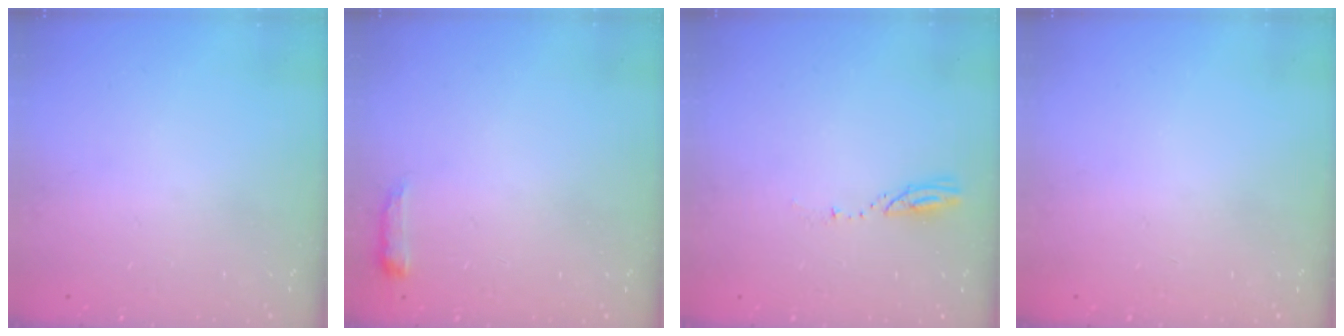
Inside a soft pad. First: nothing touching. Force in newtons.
{"total": 4.9, "press": 4.9, "slide": 0.8}
{"total": 3.6, "press": 3.6, "slide": 0.4}
{"total": 0.0}